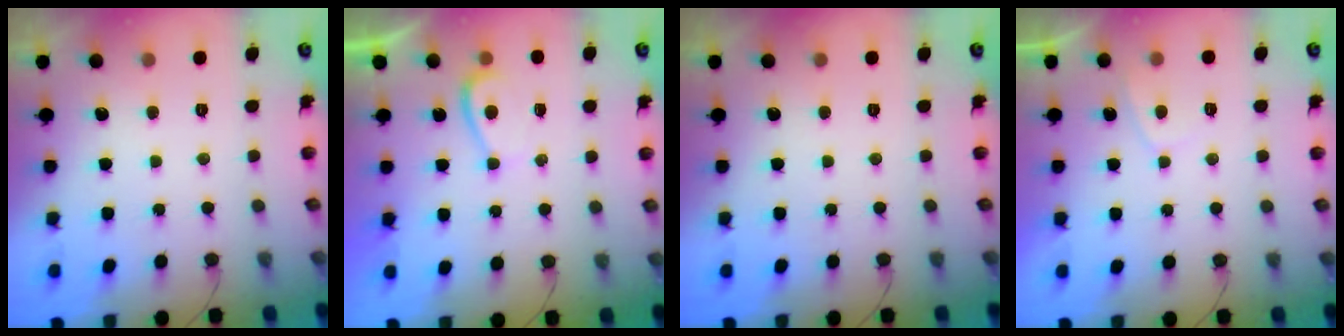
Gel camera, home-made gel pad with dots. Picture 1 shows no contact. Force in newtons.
{"total": 1.4, "press": 1.3, "slide": 0.5}
{"total": 0.0}
{"total": 1.9, "press": 1.9, "slide": 0.6}